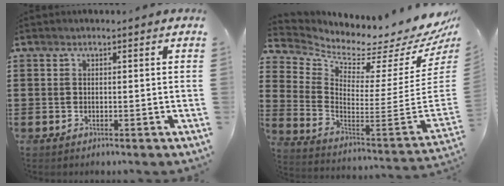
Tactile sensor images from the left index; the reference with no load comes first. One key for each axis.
{"total": 2.2, "fx": 1.6, "fy": 0.7, "fz": 1.2, "tx": -0.030, "ty": -0.063, "tz": 0.016}